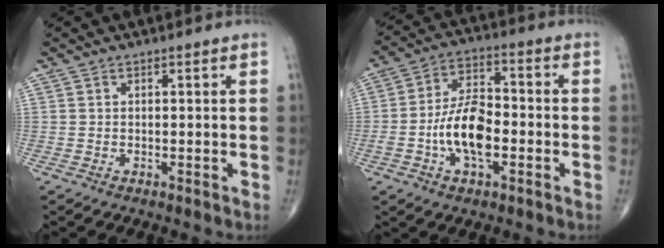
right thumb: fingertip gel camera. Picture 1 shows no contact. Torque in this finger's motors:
{"motor_torque": [0.93, 0.74, 1.40, -0.14, 0.10]}